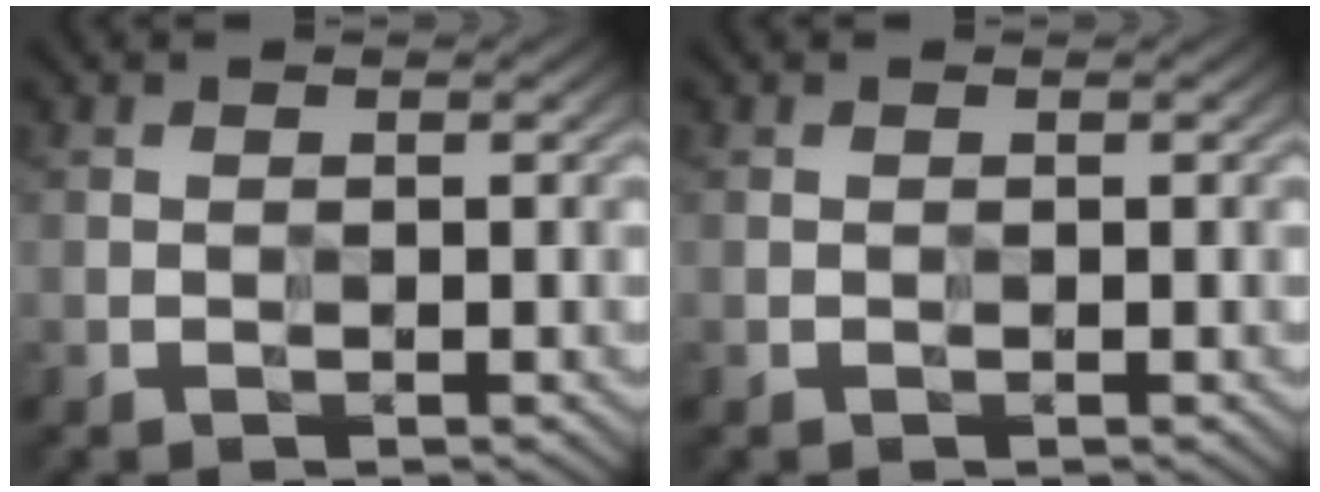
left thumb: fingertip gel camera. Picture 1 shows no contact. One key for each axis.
{"total": 0.0}